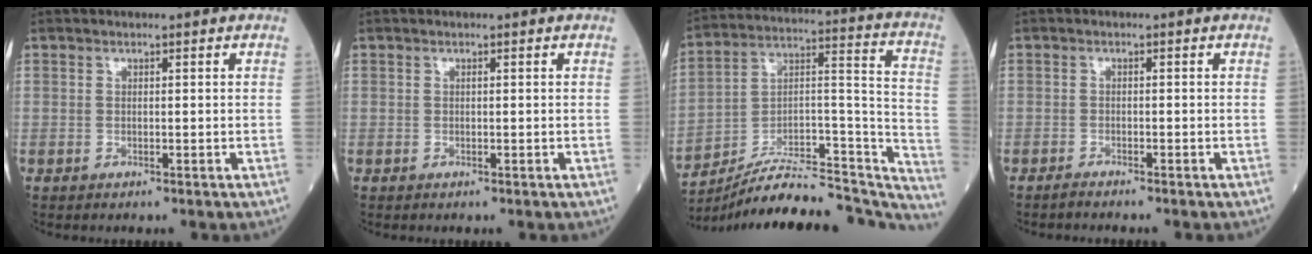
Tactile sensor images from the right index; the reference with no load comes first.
{"total": 0.0}
{"total": 27.7, "force": [-25.2, 5.9, 9.7], "torque": [-0.104, 0.047, -0.363]}
{"total": 1.6, "force": [-1.4, -0.1, 0.6], "torque": [-0.014, -0.001, -0.019]}